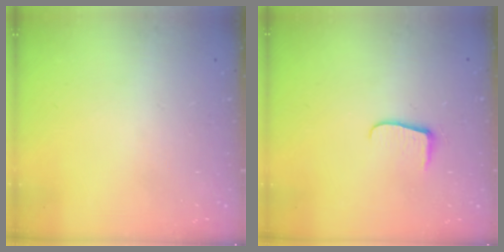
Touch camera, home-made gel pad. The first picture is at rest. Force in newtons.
{"total": 6.2, "press": 6.1, "slide": 0.7}